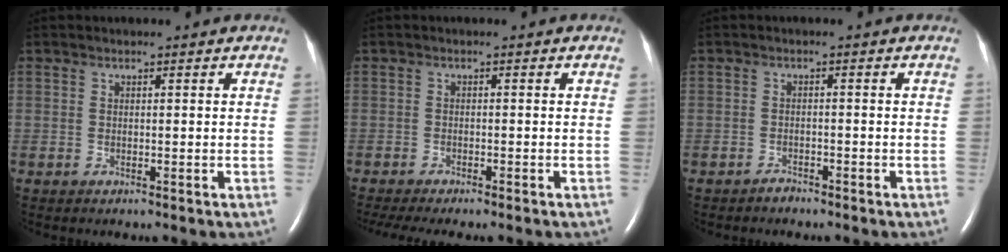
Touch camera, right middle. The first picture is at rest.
{"total": 7.6, "force": [-6.4, 1.0, 4.1], "torque": [-0.053, -0.009, -0.091]}
{"total": 1.2, "force": [-1.1, 0.4, 0.0], "torque": [-0.005, -0.001, -0.020]}